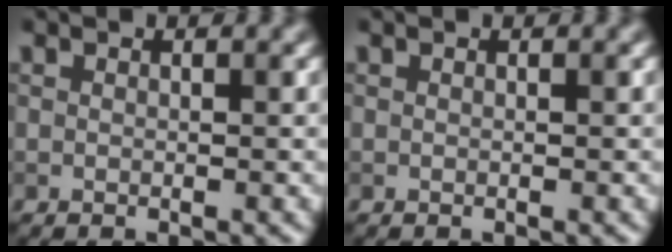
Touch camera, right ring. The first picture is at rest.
{"total": 0.0}